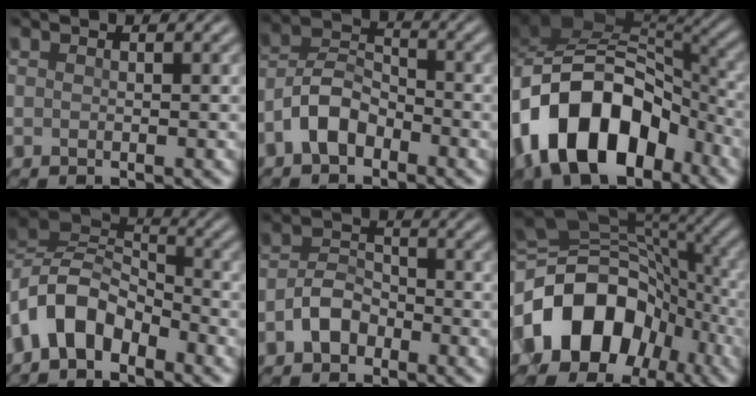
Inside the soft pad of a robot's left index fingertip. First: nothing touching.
{"total": 4.3, "force": [-2.9, 2.2, 2.3], "torque": [-0.045, 0.010, -0.060]}
{"total": 12.9, "force": [-6.1, 8.0, 8.1], "torque": [-0.141, 0.006, -0.112]}
{"total": 6.9, "force": [-4.1, 3.8, 3.9], "torque": [-0.075, 0.006, -0.089]}
{"total": 3.1, "force": [-2.1, 1.8, 1.4], "torque": [-0.027, 0.007, -0.040]}
{"total": 13.9, "force": [-5.2, 10.3, 7.9], "torque": [-0.148, -0.010, -0.091]}